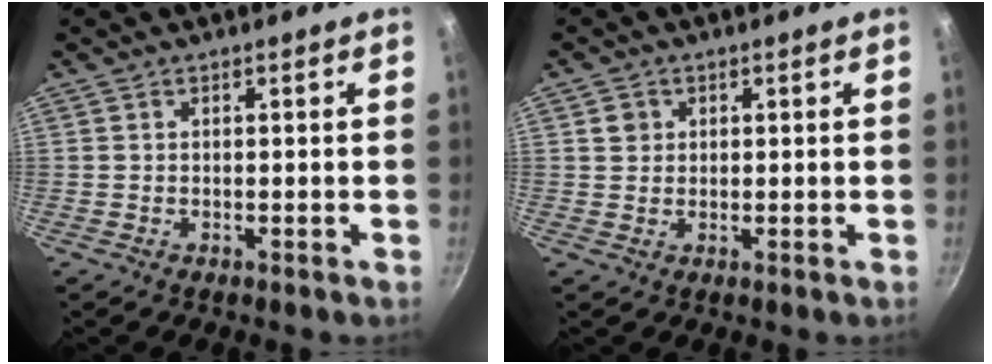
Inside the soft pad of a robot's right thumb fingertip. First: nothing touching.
{"total": 2.4, "force": [0.7, 2.2, 0.7], "torque": [0.000, 0.005, 0.010]}